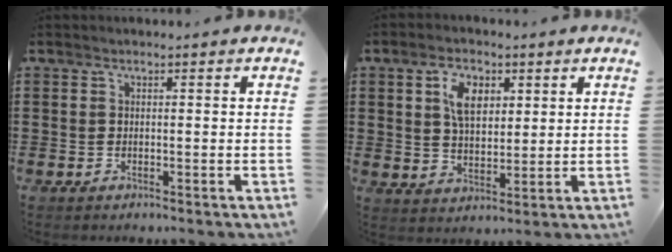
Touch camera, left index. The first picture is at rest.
{"total": 6.2, "force": [2.7, 3.3, 4.4], "torque": [-0.083, 0.006, 0.045]}